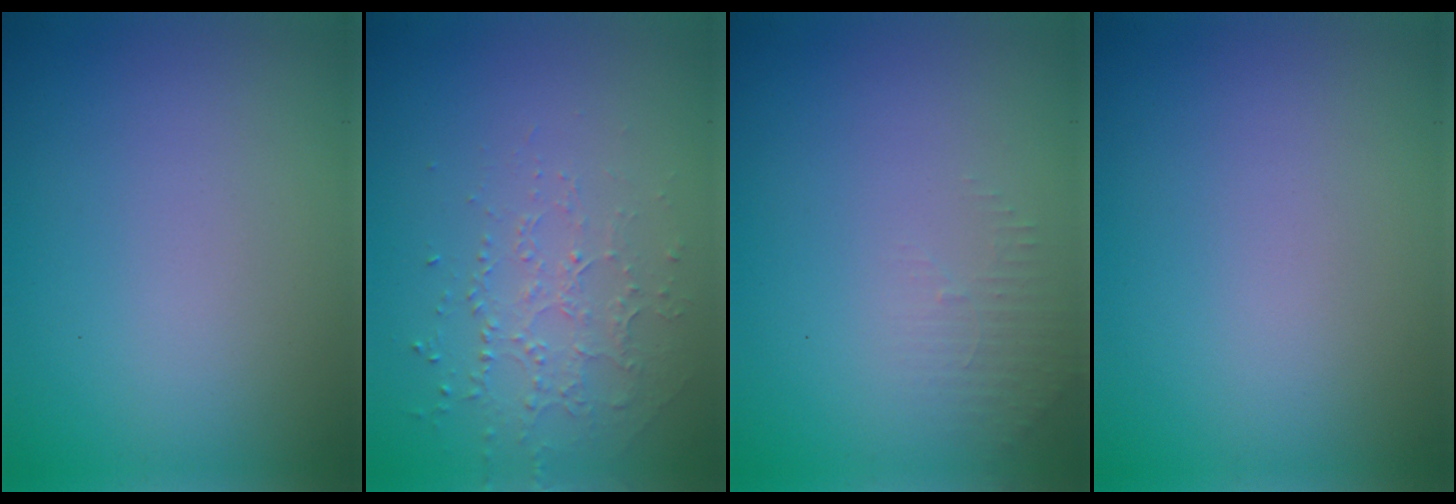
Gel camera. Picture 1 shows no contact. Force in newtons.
{"total": 1.5, "press": 1.2, "slide": 0.9}
{"total": 1.3, "press": 1.2, "slide": 0.3}
{"total": 0.0}